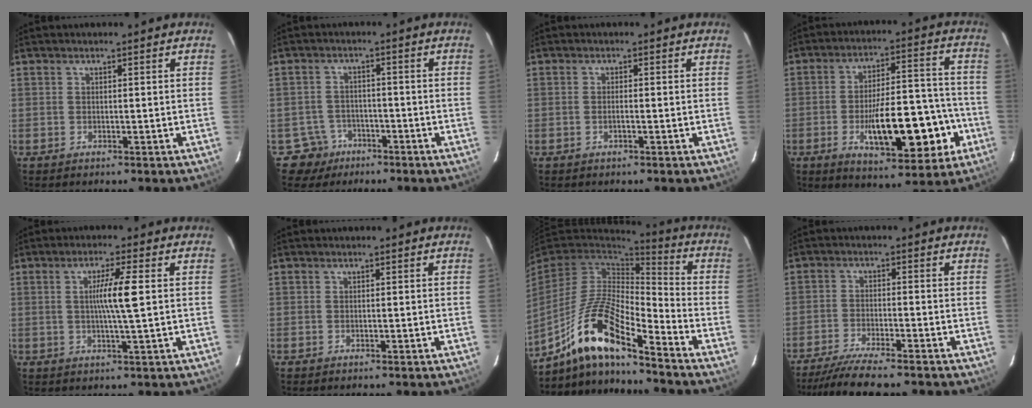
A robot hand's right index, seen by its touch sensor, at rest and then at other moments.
{"total": 4.7, "force": [-2.6, 3.9, -0.7], "torque": [0.014, 0.013, -0.039]}
{"total": 1.0, "force": [-0.3, 0.1, 1.0], "torque": [-0.019, 0.001, -0.006]}
{"total": 16.9, "force": [-5.3, 5.3, 15.1], "torque": [-0.231, 0.017, -0.070]}
{"total": 5.7, "force": [0.6, -0.7, 5.6], "torque": [-0.101, -0.003, 0.012]}
{"total": 0.0}
{"total": 14.8, "force": [-10.3, 2.6, 10.4], "torque": [-0.206, 0.011, -0.186]}
{"total": 9.8, "force": [-8.5, 0.3, 4.9], "torque": [-0.076, -0.024, -0.137]}